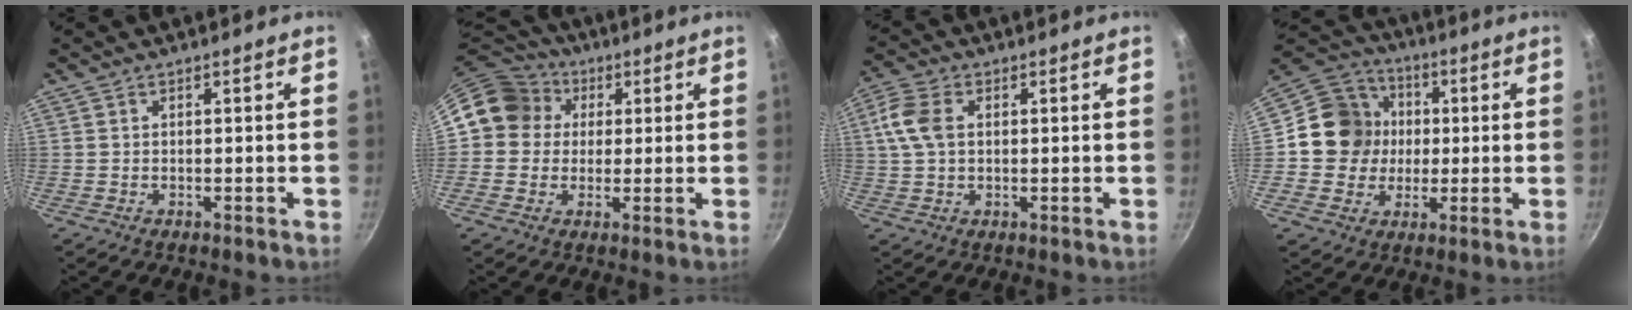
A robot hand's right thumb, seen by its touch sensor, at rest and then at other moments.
{"total": 11.4, "force": [2.3, 10.4, 3.9], "torque": [-0.039, 0.023, 0.020]}
{"total": 6.9, "force": [1.3, 4.4, 5.1], "torque": [-0.107, 0.010, 0.019]}
{"total": 13.1, "force": [0.5, 12.3, 4.6], "torque": [-0.047, 0.024, -0.007]}